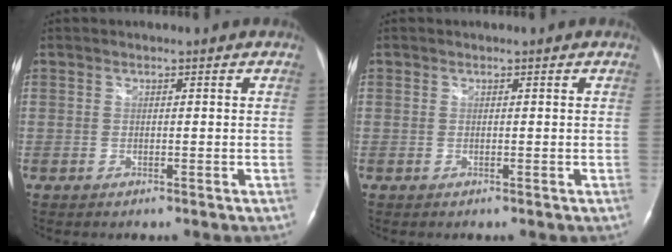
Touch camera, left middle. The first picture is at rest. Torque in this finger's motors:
{"motor_torque": [0.01, 0.01, -0.05, 0.00]}